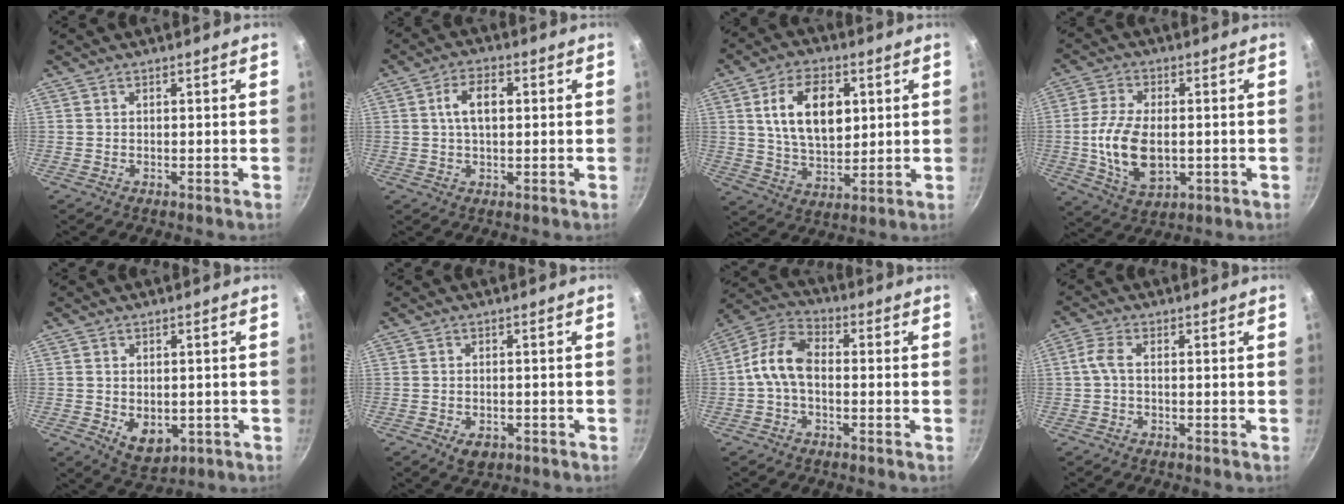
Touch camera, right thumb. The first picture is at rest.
{"total": 6.4, "force": [1.1, 3.7, 5.2], "torque": [-0.081, 0.013, 0.014]}
{"total": 13.9, "force": [3.5, 8.6, 10.4], "torque": [-0.149, -0.009, 0.064]}
{"total": 12.6, "force": [-1.0, 7.4, 10.2], "torque": [-0.191, 0.002, -0.013]}
{"total": 7.1, "force": [-1.2, 5.0, 4.8], "torque": [-0.055, -0.008, -0.001]}
{"total": 3.6, "force": [-1.5, 2.4, 2.2], "torque": [-0.029, 0.008, -0.014]}
{"total": 9.1, "force": [-0.8, 5.5, 7.2], "torque": [-0.134, 0.036, -0.032]}
{"total": 3.1, "force": [-0.3, 1.4, 2.8], "torque": [-0.074, 0.011, -0.012]}